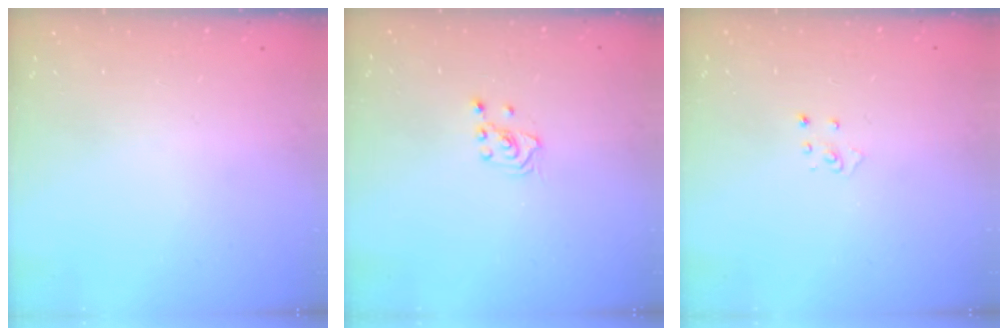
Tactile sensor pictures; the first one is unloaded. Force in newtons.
{"total": 2.1, "press": 2.1, "slide": 0.1}
{"total": 2.8, "press": 2.8, "slide": 0.3}